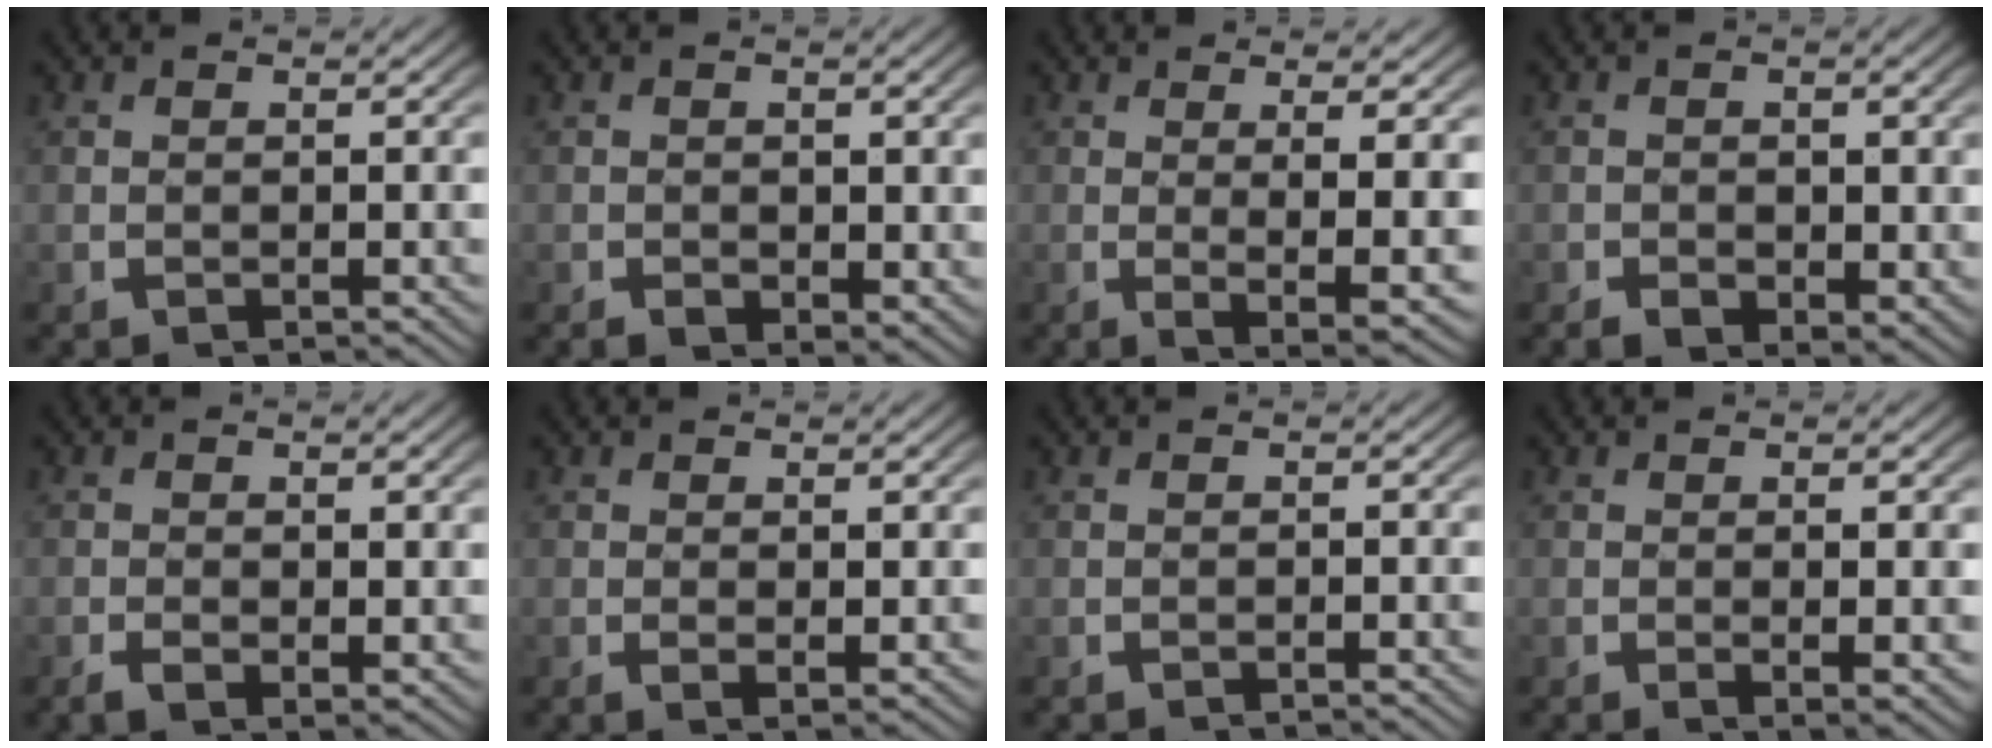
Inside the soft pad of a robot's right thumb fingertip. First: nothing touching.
{"total": 1.9, "force": [-0.1, 1.5, 1.3], "torque": [-0.017, -0.011, 0.001]}
{"total": 6.1, "force": [-0.4, 1.6, 5.9], "torque": [-0.103, -0.020, 0.005]}
{"total": 2.6, "force": [-0.5, 1.9, 1.6], "torque": [-0.023, -0.014, -0.006]}
{"total": 1.5, "force": [-0.1, 1.0, 1.2], "torque": [-0.024, -0.010, 0.003]}
{"total": 1.1, "force": [0.5, 0.3, 1.0], "torque": [-0.019, -0.006, 0.012]}
{"total": 0.6, "force": [-0.6, 0.0, 0.1], "torque": [-0.001, 0.001, -0.012]}
{"total": 1.9, "force": [0.3, 0.3, 1.8], "torque": [-0.028, -0.002, 0.005]}